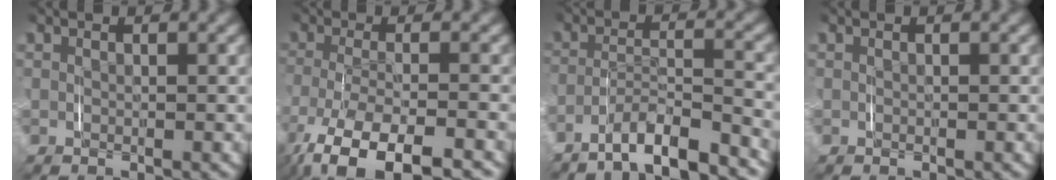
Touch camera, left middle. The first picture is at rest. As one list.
[{"total": 9.6, "force": [-6.5, 3.9, 5.8], "torque": [-0.142, -0.048, -0.081]}, {"total": 5.9, "force": [-5.5, 1.0, 1.8], "torque": [-0.026, -0.002, -0.103]}, {"total": 0.0}]